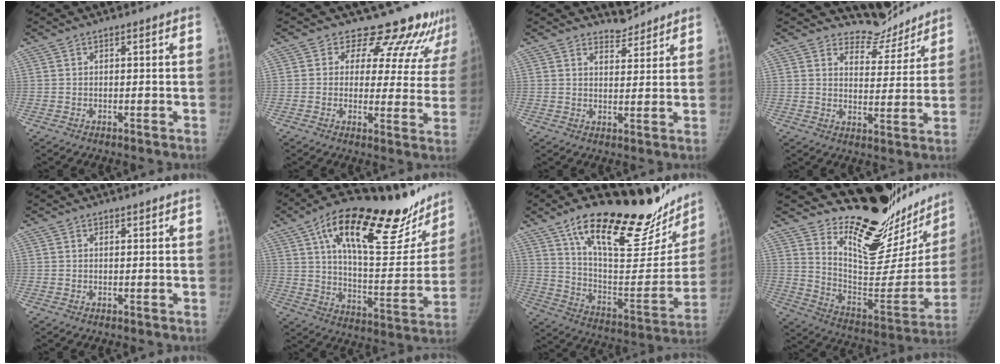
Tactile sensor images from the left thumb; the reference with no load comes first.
{"total": 14.5, "force": [13.0, 6.0, 2.2], "torque": [0.036, -0.083, 0.127]}
{"total": 3.6, "force": [3.4, 0.9, -0.5], "torque": [0.024, -0.033, 0.056]}
{"total": 7.5, "force": [7.2, 2.2, -0.7], "torque": [0.039, -0.071, 0.114]}
{"total": 0.0}
{"total": 30.6, "force": [18.8, 11.5, 21.1], "torque": [-0.274, -0.042, 0.289]}
{"total": 31.9, "force": [22.4, 11.3, 19.8], "torque": [-0.257, -0.084, 0.341]}
{"total": 28.2, "force": [23.9, 8.8, 12.0], "torque": [-0.132, -0.189, 0.340]}